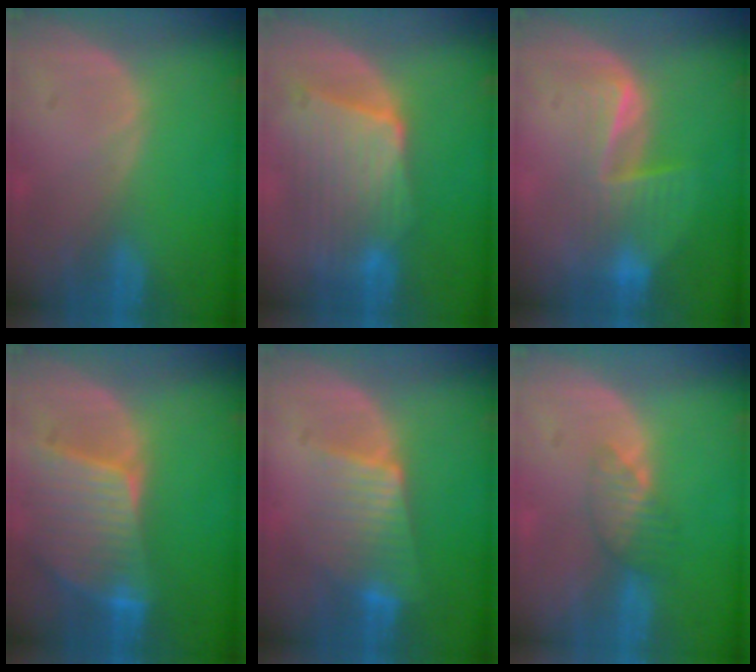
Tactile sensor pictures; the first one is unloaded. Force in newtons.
{"total": 9.6, "press": 8.7, "slide": 4.1}
{"total": 6.8, "press": 6.3, "slide": 2.4}
{"total": 9.4, "press": 8.2, "slide": 4.5}
{"total": 6.5, "press": 6.1, "slide": 2.3}
{"total": 3.6, "press": 3.2, "slide": 1.6}